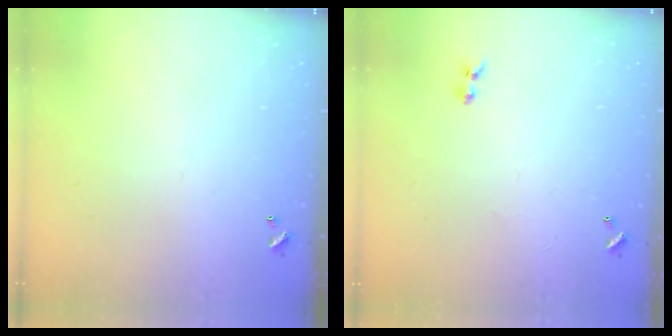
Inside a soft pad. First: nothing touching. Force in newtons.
{"total": 1.3, "press": 1.1, "slide": 0.7}